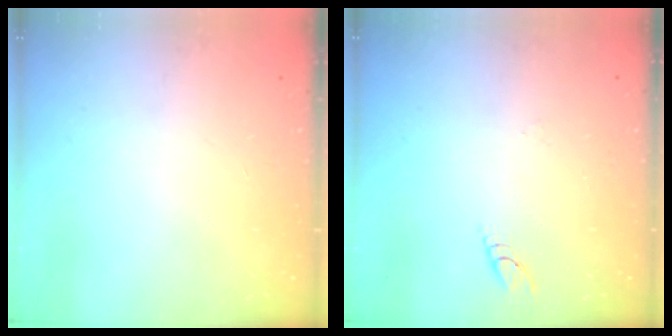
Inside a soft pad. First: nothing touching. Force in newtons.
{"total": 2.7, "press": 2.7, "slide": 0.3}